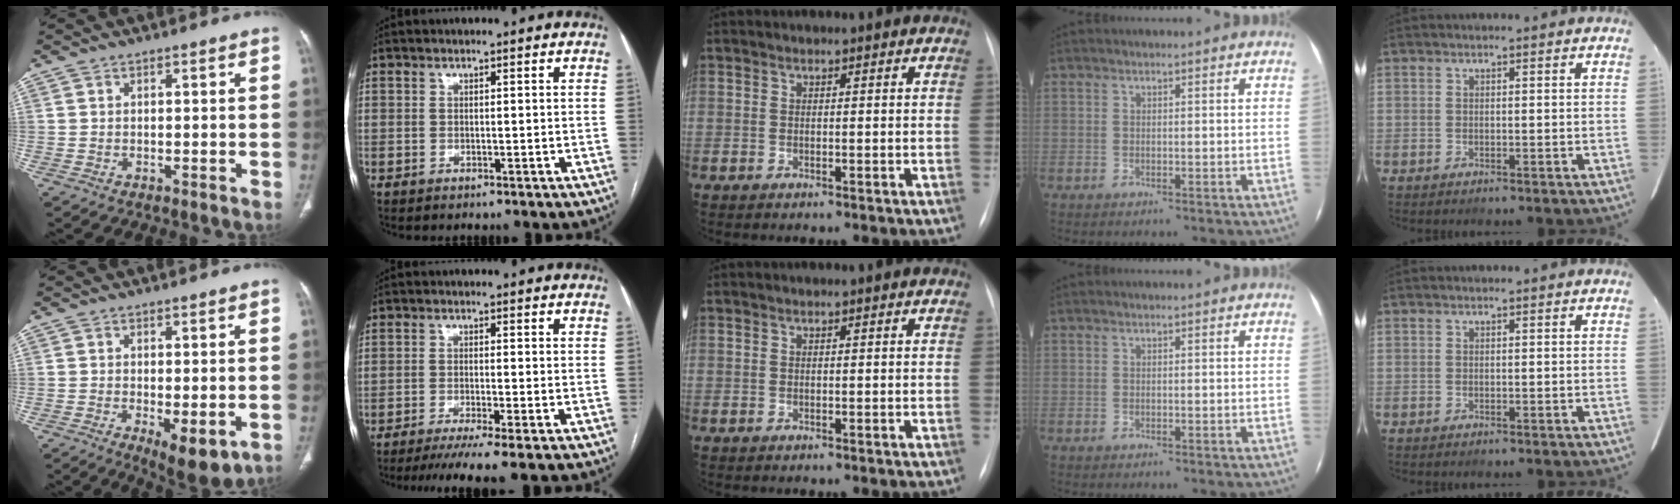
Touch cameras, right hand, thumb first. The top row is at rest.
{"thumb": {"total": 7.9, "force": [-2.3, 3.1, 6.9], "torque": [-0.098, -0.019, -0.025]}, "index": {"total": 7.5, "force": [-5.7, -0.7, 4.8], "torque": [-0.068, -0.017, -0.088]}}